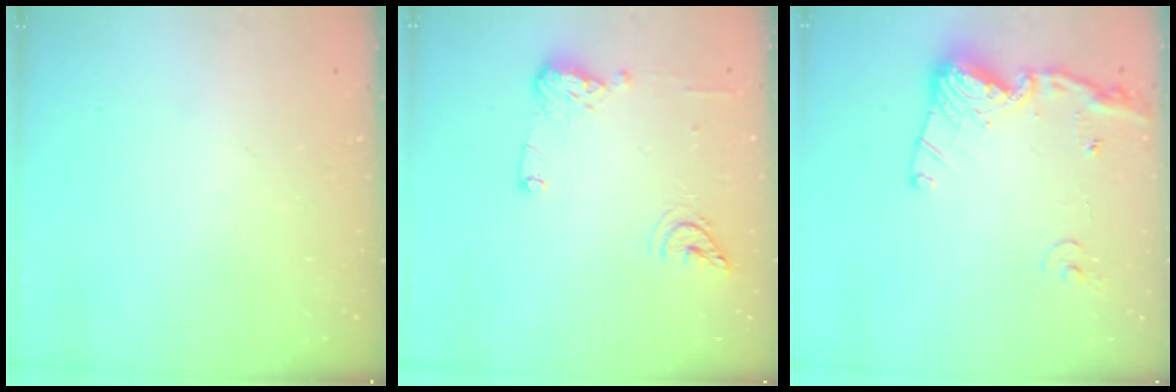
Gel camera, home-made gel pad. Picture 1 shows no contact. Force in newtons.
{"total": 13.7, "press": 12.7, "slide": 5.1}
{"total": 13.8, "press": 13.8, "slide": 1.5}